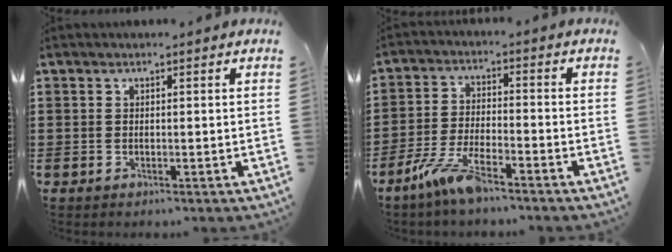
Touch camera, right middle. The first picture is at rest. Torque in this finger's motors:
{"motor_torque": [2.14, 0.00, 0.18, 0.16]}